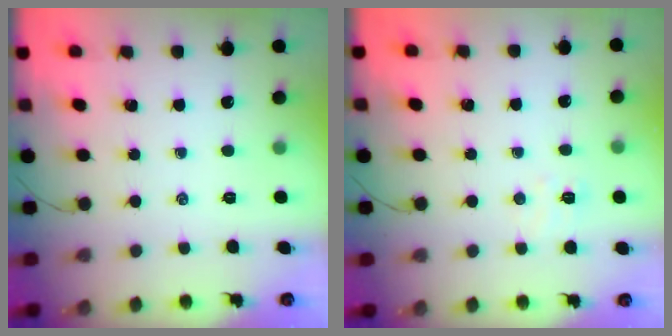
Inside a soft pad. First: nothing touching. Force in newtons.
{"total": 3.9, "press": 3.7, "slide": 1.1}